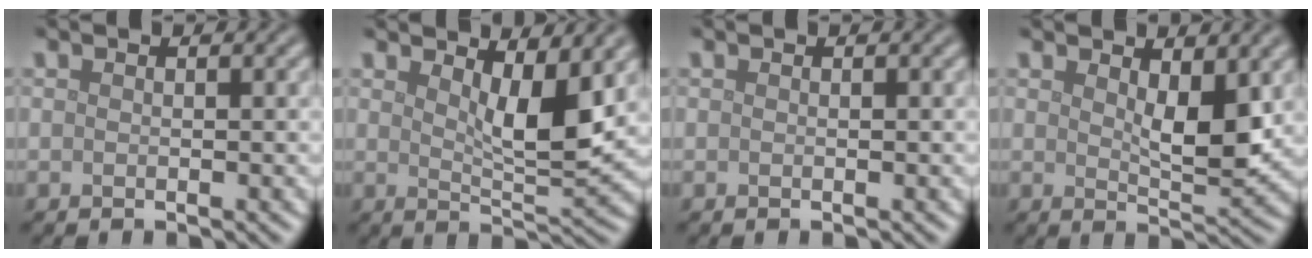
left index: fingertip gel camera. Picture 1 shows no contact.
{"total": 4.9, "force": [2.3, 1.4, 4.0], "torque": [-0.062, -0.010, 0.039]}
{"total": 0.0}
{"total": 4.0, "force": [1.5, 1.5, 3.4], "torque": [-0.058, -0.006, 0.028]}